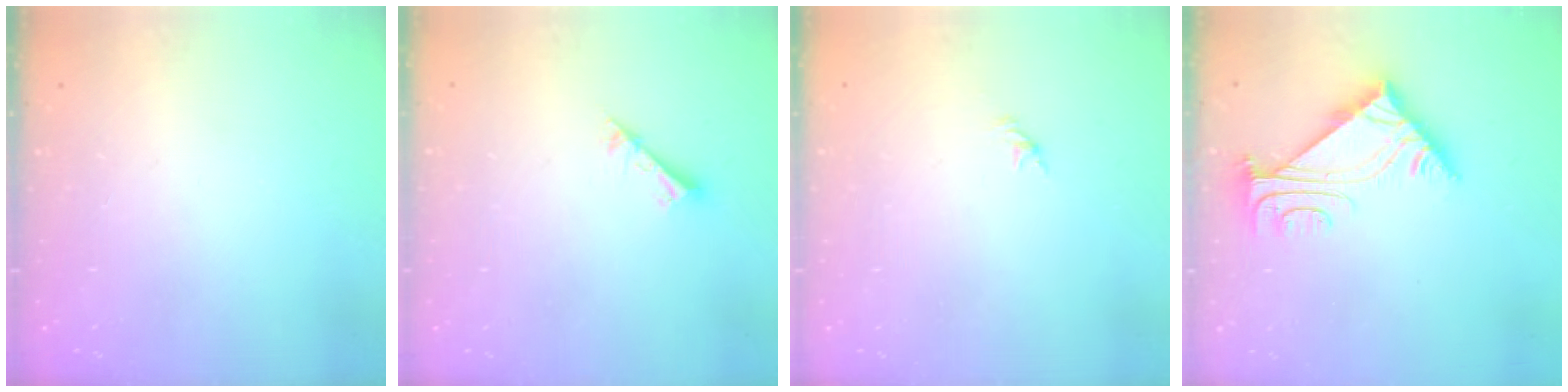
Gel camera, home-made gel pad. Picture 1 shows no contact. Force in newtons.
{"total": 2.6, "press": 2.6, "slide": 0.1}
{"total": 1.0, "press": 0.9, "slide": 0.4}
{"total": 5.5, "press": 5.4, "slide": 0.9}